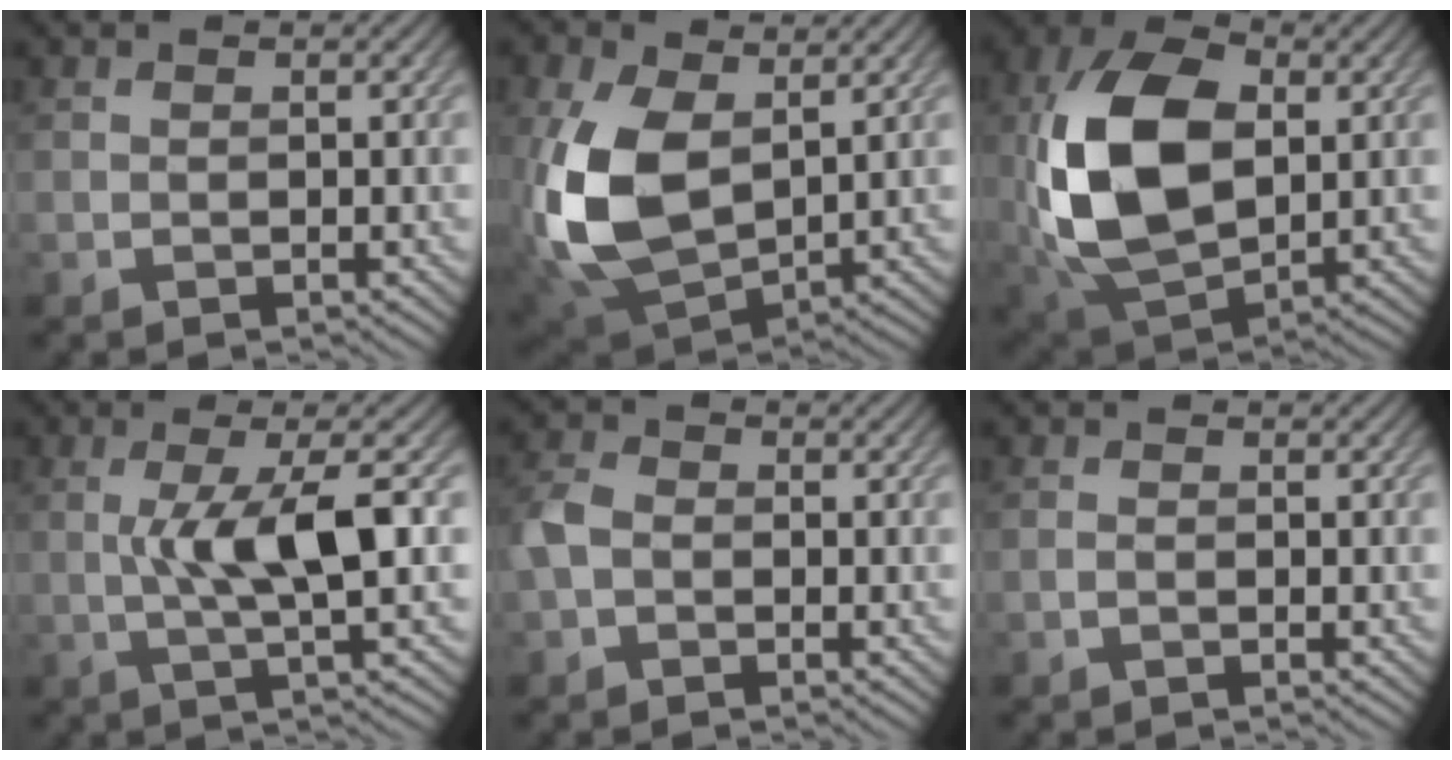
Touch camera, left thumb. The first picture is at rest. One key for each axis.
{"total": 12.2, "fx": 1.2, "fy": 7.5, "fz": 9.5, "tx": -0.247, "ty": -0.007, "tz": 0.028}
{"total": 15.5, "fx": 0.8, "fy": 9.8, "fz": 12.0, "tx": -0.279, "ty": 0.002, "tz": 0.020}
{"total": 7.5, "fx": 0.4, "fy": 1.6, "fz": 7.3, "tx": -0.130, "ty": 0.009, "tz": 0.006}
{"total": 3.1, "fx": -0.9, "fy": 2.3, "fz": 1.9, "tx": -0.046, "ty": 0.006, "tz": -0.029}
{"total": 0.7, "fx": -0.5, "fy": 0.3, "fz": 0.5, "tx": -0.012, "ty": 0.001, "tz": -0.010}